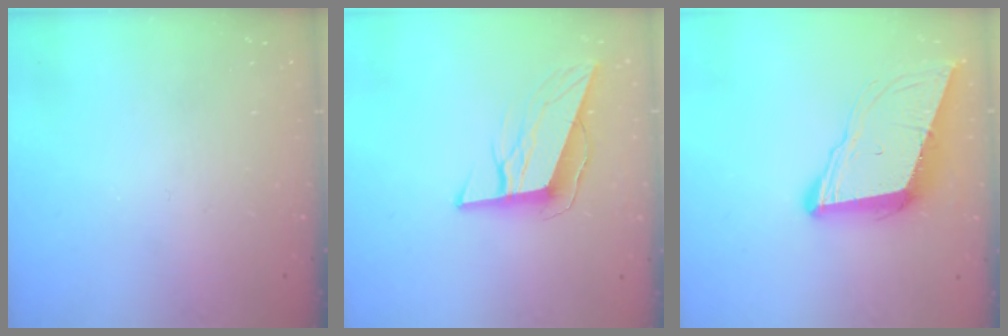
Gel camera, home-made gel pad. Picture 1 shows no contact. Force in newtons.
{"total": 10.7, "press": 10.2, "slide": 3.3}
{"total": 10.5, "press": 9.9, "slide": 3.6}